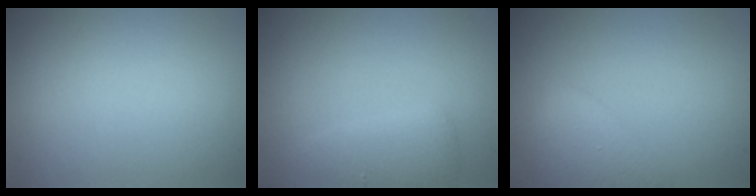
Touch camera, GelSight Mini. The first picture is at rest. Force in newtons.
{"total": 2.4, "press": 2.4, "slide": 0.3}
{"total": 2.4, "press": 2.4, "slide": 0.1}